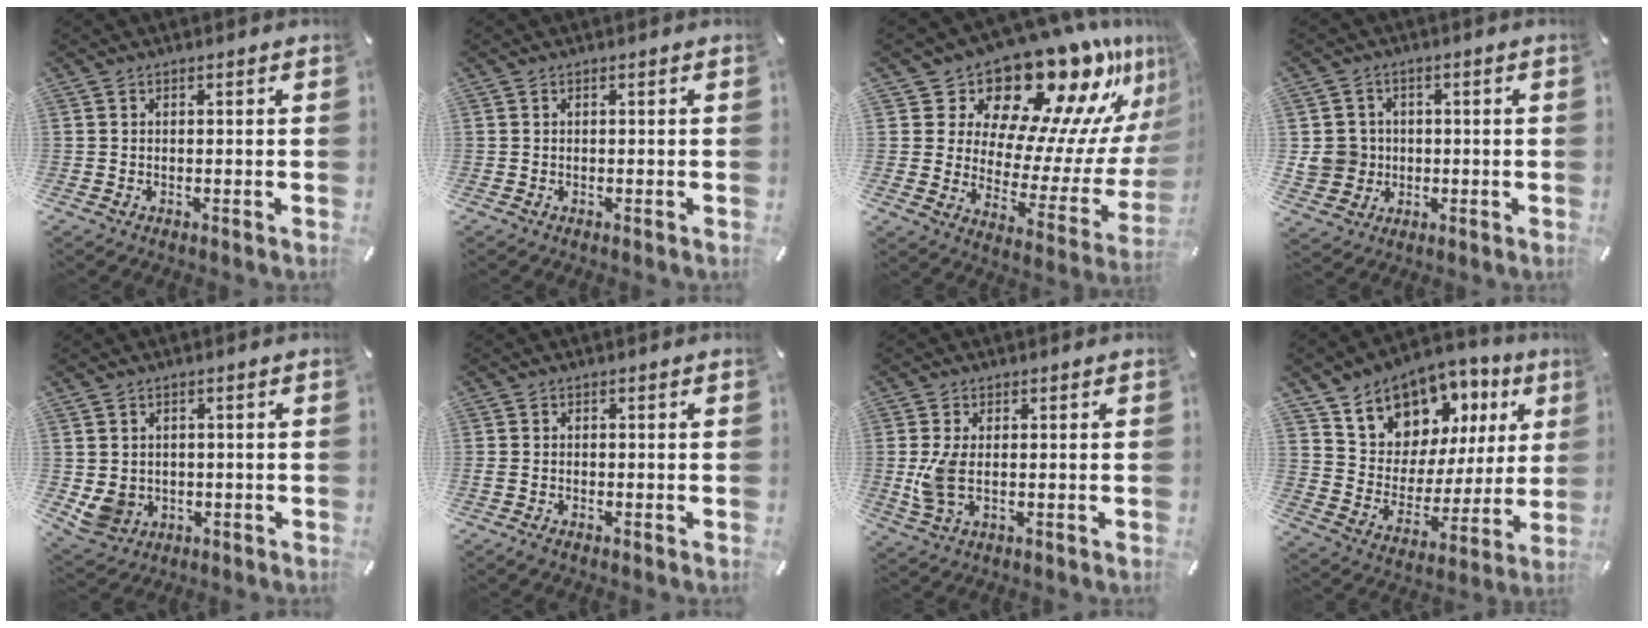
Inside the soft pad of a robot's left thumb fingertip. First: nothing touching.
{"total": 0.0}
{"total": 20.2, "force": [17.0, 8.5, 6.9], "torque": [-0.075, -0.164, 0.284]}
{"total": 7.3, "force": [0.2, 7.2, 1.2], "torque": [-0.039, 0.007, 0.008]}
{"total": 5.2, "force": [0.3, 5.0, 1.3], "torque": [-0.037, -0.003, 0.005]}
{"total": 0.9, "force": [-0.4, 0.4, 0.6], "torque": [-0.013, 0.000, -0.009]}
{"total": 5.9, "force": [0.6, 2.8, 5.1], "torque": [-0.107, -0.013, 0.004]}
{"total": 11.4, "force": [8.7, 7.3, 0.6], "torque": [-0.024, -0.097, 0.162]}